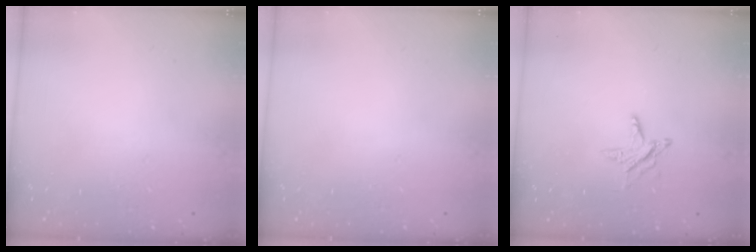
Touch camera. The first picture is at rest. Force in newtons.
{"total": 0.0}
{"total": 5.5, "press": 5.5, "slide": 0.7}